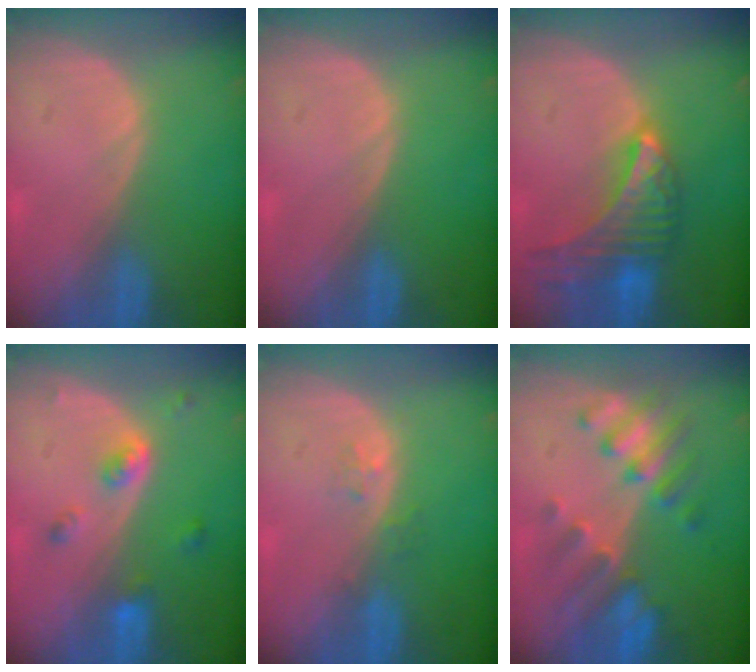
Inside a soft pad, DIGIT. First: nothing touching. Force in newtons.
{"total": 0.0}
{"total": 9.3, "press": 8.3, "slide": 4.2}
{"total": 4.3, "press": 3.9, "slide": 1.8}
{"total": 1.6, "press": 1.6, "slide": 0.1}
{"total": 7.5, "press": 7.5, "slide": 0.5}